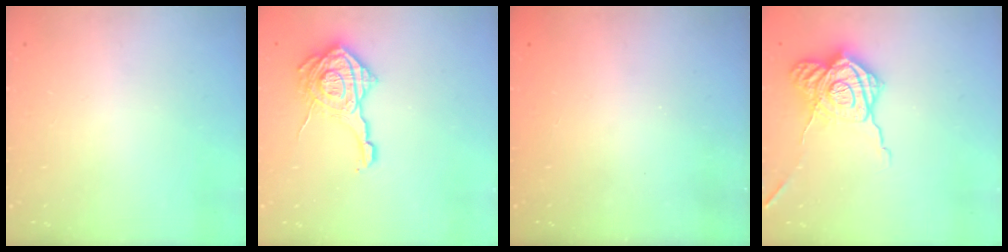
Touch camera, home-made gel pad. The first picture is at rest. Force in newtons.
{"total": 18.4, "press": 18.3, "slide": 1.1}
{"total": 2.3, "press": 2.2, "slide": 0.8}
{"total": 18.6, "press": 18.6, "slide": 1.4}